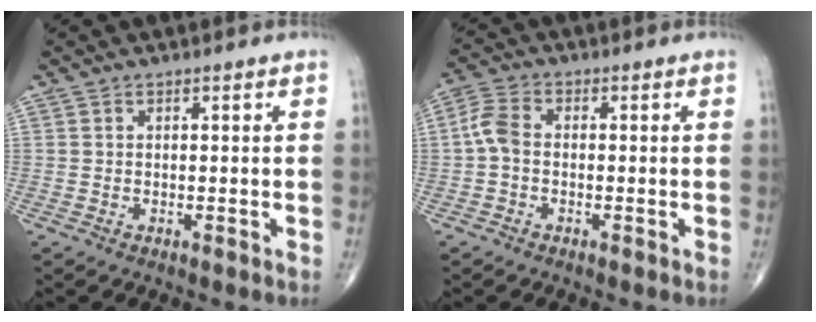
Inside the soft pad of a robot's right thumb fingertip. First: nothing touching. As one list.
[{"total": 4.5, "force": [-0.5, 2.9, 3.4], "torque": [-0.072, 0.013, -0.020]}]